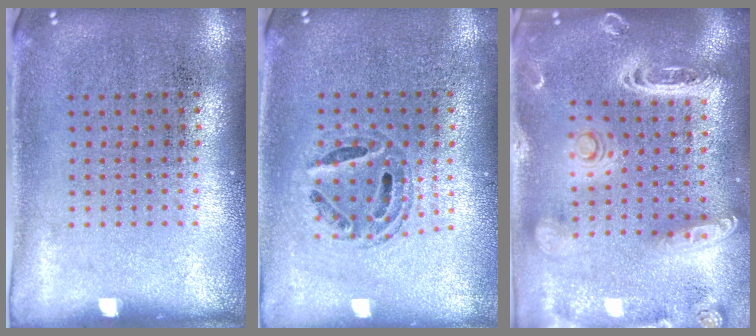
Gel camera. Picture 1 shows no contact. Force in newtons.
{"total": 0.6, "press": 0.6, "slide": 0.2}
{"total": 3.0, "press": 2.5, "slide": 1.6}